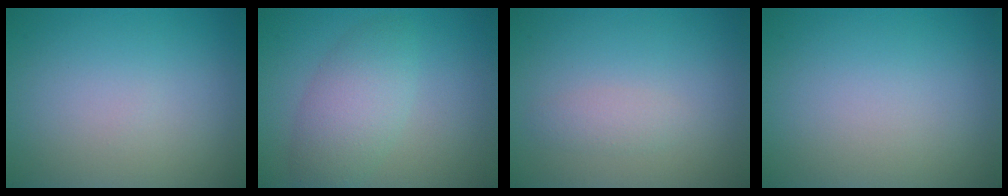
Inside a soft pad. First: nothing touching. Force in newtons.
{"total": 4.1, "press": 4.1, "slide": 0.0}
{"total": 1.1, "press": 1.1, "slide": 0.0}
{"total": 0.0}